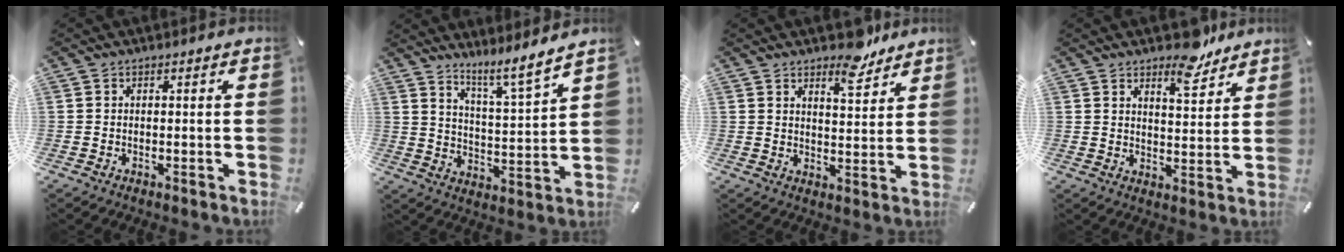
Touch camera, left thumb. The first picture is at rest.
{"total": 7.9, "force": [7.2, 0.6, 3.1], "torque": [-0.056, -0.063, 0.122]}
{"total": 8.9, "force": [6.9, 4.0, 3.8], "torque": [-0.031, -0.049, 0.117]}
{"total": 9.7, "force": [7.4, 4.3, 4.5], "torque": [-0.045, -0.050, 0.125]}